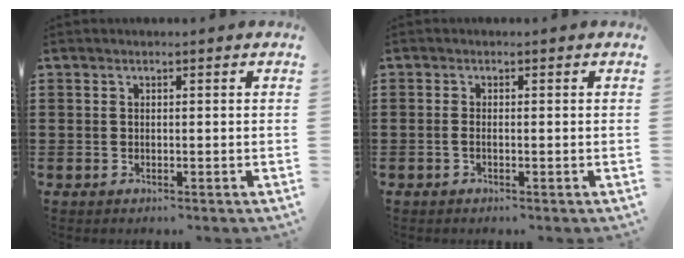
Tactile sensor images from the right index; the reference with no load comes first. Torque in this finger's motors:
{"motor_torque": [-0.01, 0.54, 0.02, 0.01]}